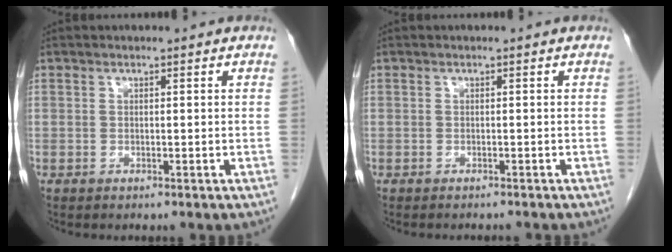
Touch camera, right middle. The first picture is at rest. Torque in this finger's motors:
{"motor_torque": [0.04, -0.04, -0.05, 0.01]}